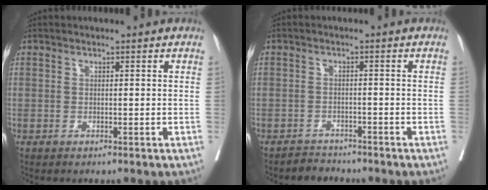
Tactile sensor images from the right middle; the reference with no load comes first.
{"total": 2.4, "force": [-2.2, 0.6, -0.7], "torque": [0.007, -0.006, -0.038]}